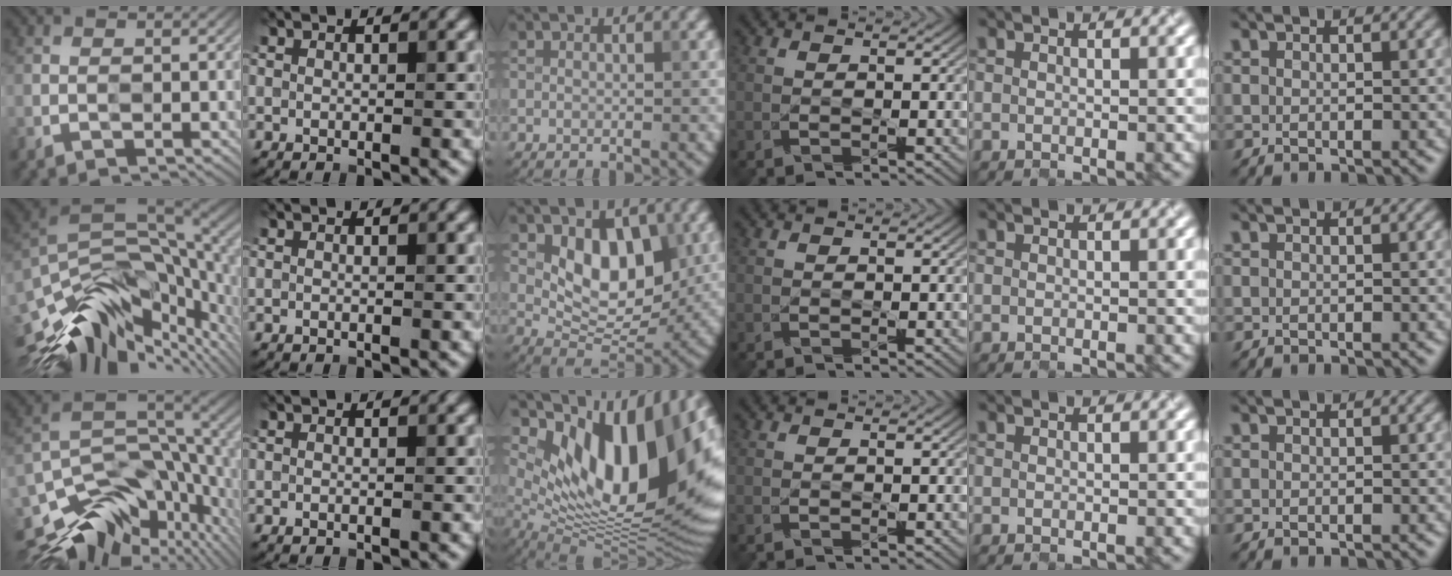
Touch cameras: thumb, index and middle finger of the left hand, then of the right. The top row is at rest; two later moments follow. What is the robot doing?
{"motion": "open", "object": "egg carton"}